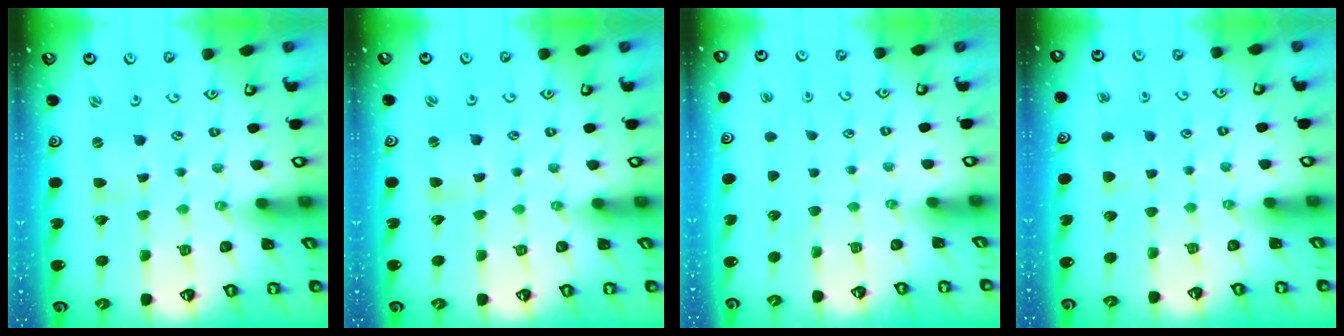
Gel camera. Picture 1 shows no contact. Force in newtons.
{"total": 1.5, "press": 1.4, "slide": 0.2}
{"total": 0.0}
{"total": 3.7, "press": 3.7, "slide": 0.6}